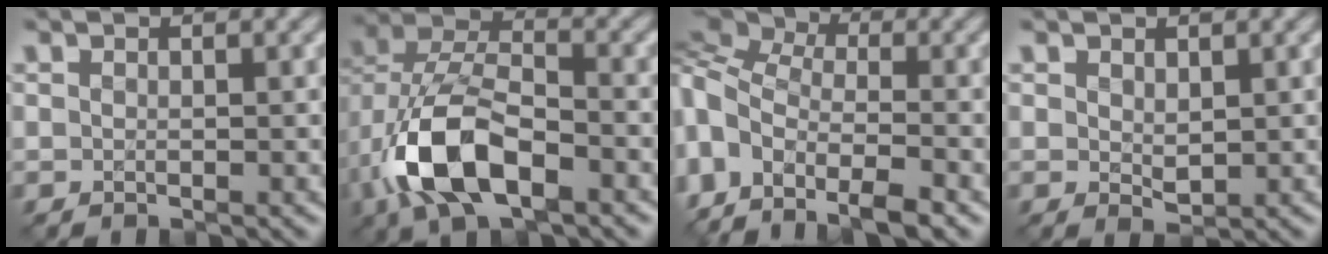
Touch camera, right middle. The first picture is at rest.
{"total": 10.4, "force": [-4.1, 5.7, 7.6], "torque": [-0.167, 0.002, -0.085]}
{"total": 10.8, "force": [-3.8, 6.6, 7.6], "torque": [-0.169, -0.010, -0.073]}
{"total": 1.3, "force": [0.3, 0.7, 1.0], "torque": [-0.019, -0.006, 0.012]}